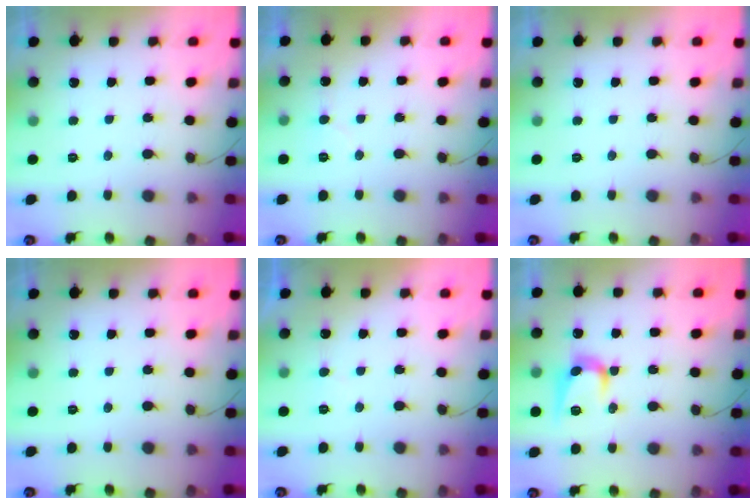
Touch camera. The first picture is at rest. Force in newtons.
{"total": 5.6, "press": 5.6, "slide": 0.5}
{"total": 0.0}
{"total": 0.0}
{"total": 3.3, "press": 3.3, "slide": 0.2}
{"total": 9.9, "press": 9.9, "slide": 0.6}